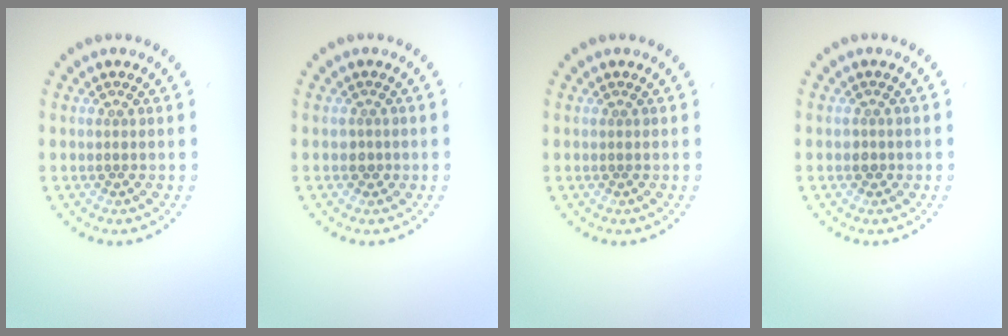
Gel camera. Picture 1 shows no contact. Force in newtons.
{"total": 0.9, "press": 0.8, "slide": 0.4}
{"total": 0.0}
{"total": 1.0, "press": 0.8, "slide": 0.5}